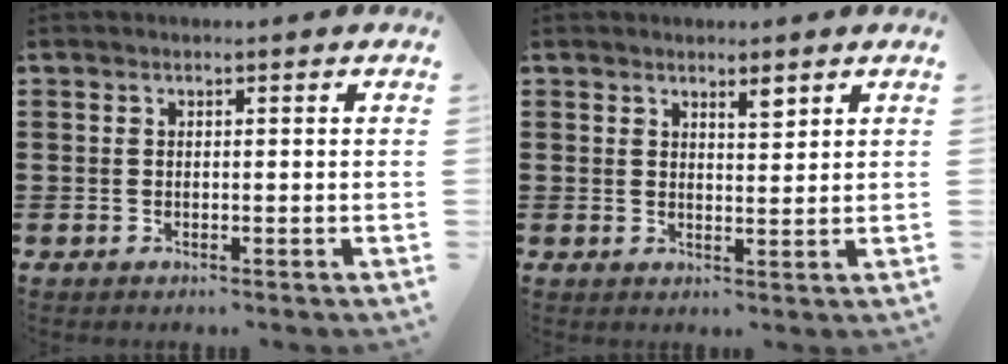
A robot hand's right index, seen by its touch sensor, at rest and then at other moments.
{"total": 2.5, "force": [1.9, 0.6, 1.4], "torque": [-0.021, 0.000, 0.033]}